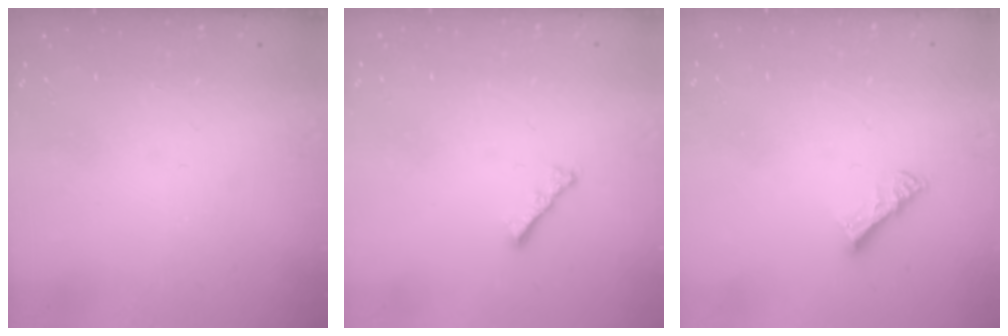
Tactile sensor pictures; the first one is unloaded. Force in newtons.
{"total": 2.4, "press": 2.3, "slide": 0.6}
{"total": 5.4, "press": 5.4, "slide": 0.2}